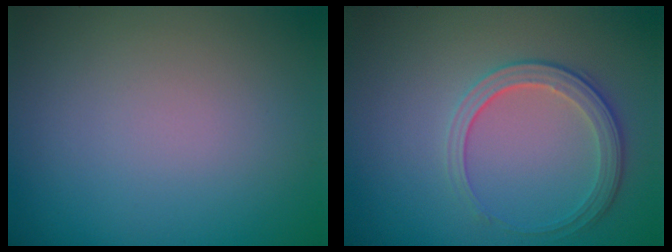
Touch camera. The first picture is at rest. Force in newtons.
{"total": 2.7, "press": 2.5, "slide": 1.2}